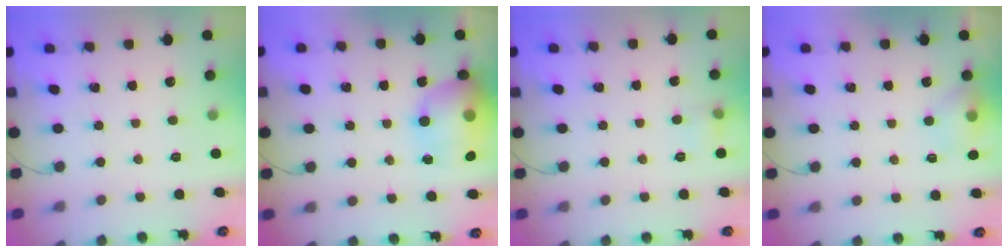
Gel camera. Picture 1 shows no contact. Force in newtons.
{"total": 16.8, "press": 16.6, "slide": 2.3}
{"total": 6.4, "press": 6.3, "slide": 1.4}
{"total": 9.0, "press": 8.9, "slide": 1.7}